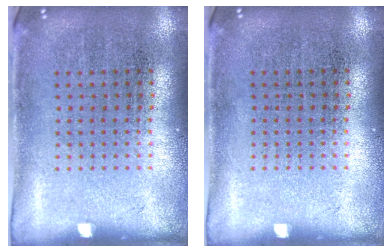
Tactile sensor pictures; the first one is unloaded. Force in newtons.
{"total": 0.0}